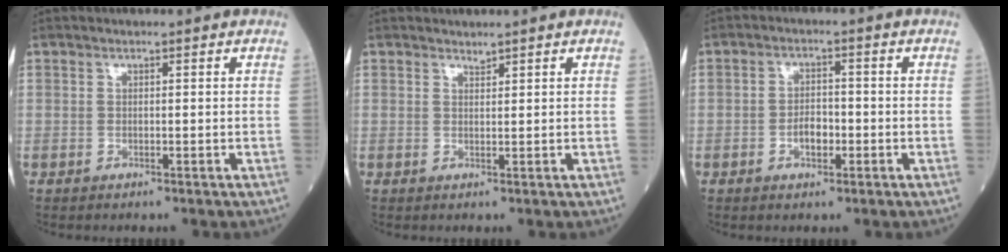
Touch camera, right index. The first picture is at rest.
{"total": 0.7, "force": [0.7, 0.0, 0.1], "torque": [-0.006, -0.005, 0.013]}
{"total": 3.4, "force": [-1.2, 1.8, 2.6], "torque": [-0.046, 0.004, -0.020]}